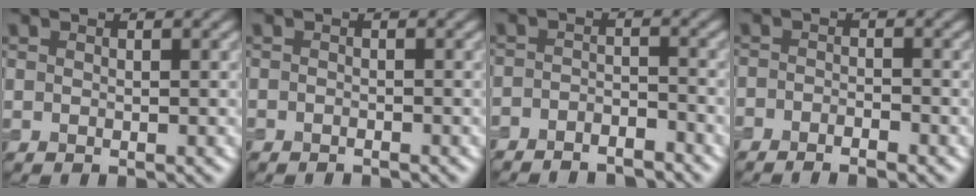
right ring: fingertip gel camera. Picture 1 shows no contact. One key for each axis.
{"total": 0.8, "fx": -0.8, "fy": 0.1, "fz": 0.1, "tx": -0.001, "ty": -0.003, "tz": -0.015}
{"total": 3.6, "fx": -3.4, "fy": 0.8, "fz": 0.7, "tx": -0.012, "ty": -0.006, "tz": -0.062}
{"total": 2.1, "fx": -1.7, "fy": 0.4, "fz": 1.1, "tx": -0.022, "ty": -0.004, "tz": -0.035}